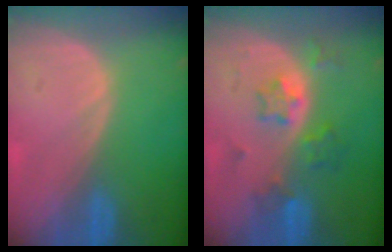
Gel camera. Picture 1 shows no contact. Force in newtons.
{"total": 5.7, "press": 5.3, "slide": 2.3}